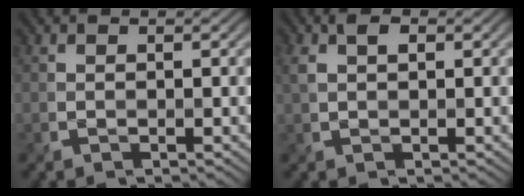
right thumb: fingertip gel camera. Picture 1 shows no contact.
{"total": 3.0, "force": [1.0, 1.7, 2.3], "torque": [-0.048, 0.006, 0.014]}